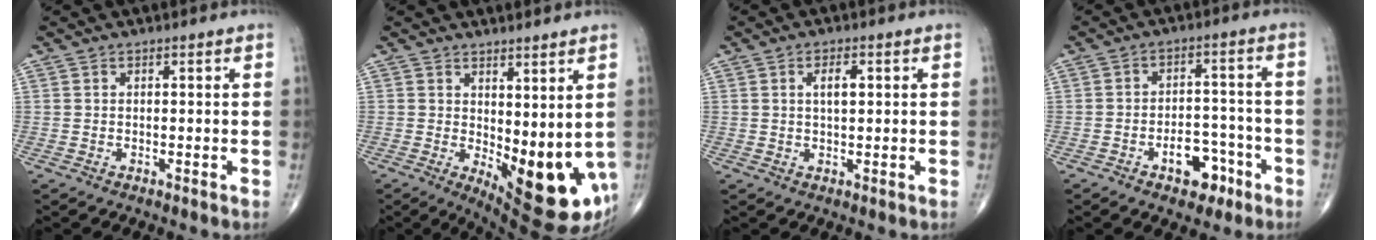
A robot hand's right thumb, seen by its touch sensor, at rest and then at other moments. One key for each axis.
{"total": 12.4, "fx": -0.3, "fy": 4.9, "fz": 11.4, "tx": -0.142, "ty": -0.031, "tz": 0.014}
{"total": 3.5, "fx": 0.9, "fy": 1.5, "fz": 3.0, "tx": -0.052, "ty": 0.001, "tz": 0.015}
{"total": 7.7, "fx": -4.0, "fy": 4.6, "fz": 4.6, "tx": -0.040, "ty": 0.040, "tz": -0.056}